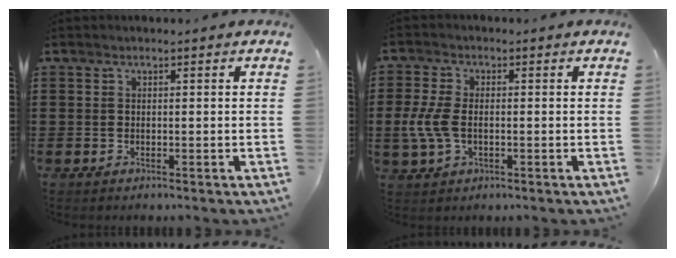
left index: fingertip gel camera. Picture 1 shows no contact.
{"total": 5.4, "force": [-0.7, 3.2, 4.3], "torque": [-0.114, -0.004, -0.020]}